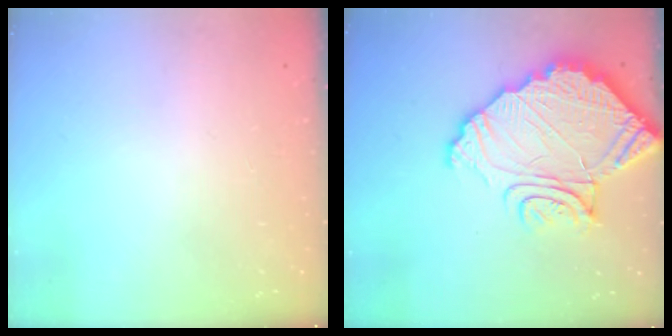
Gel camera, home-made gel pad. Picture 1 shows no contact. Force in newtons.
{"total": 17.8, "press": 17.8, "slide": 1.3}